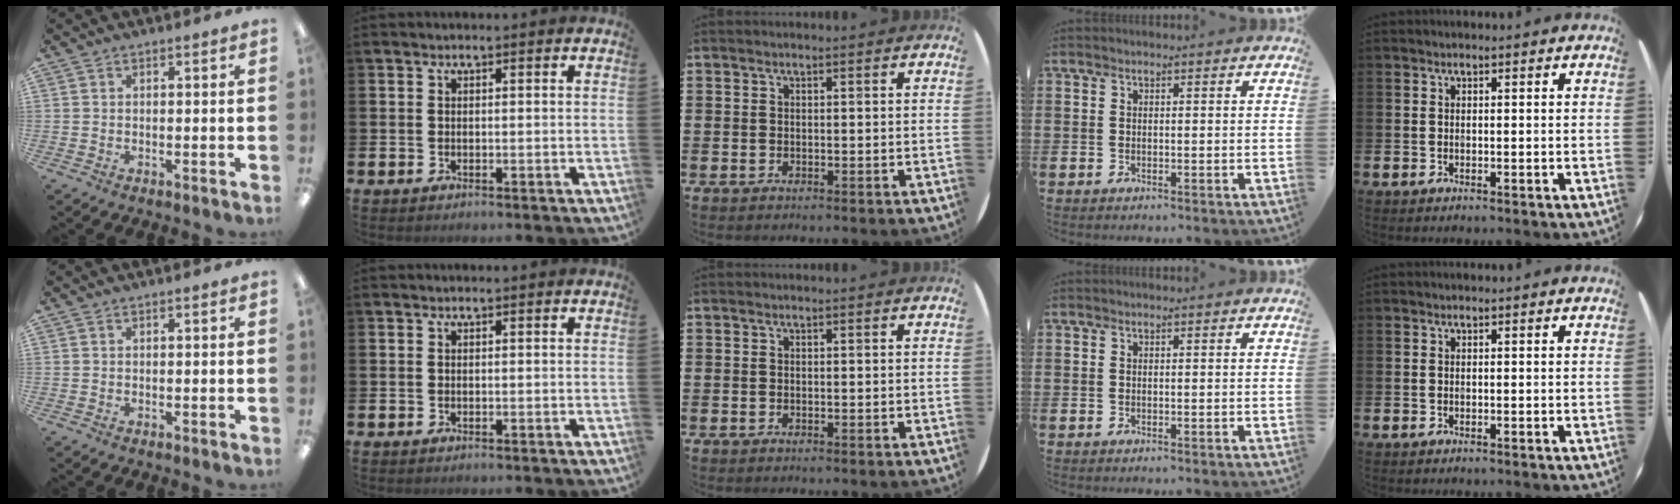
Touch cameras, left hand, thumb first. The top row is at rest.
{}